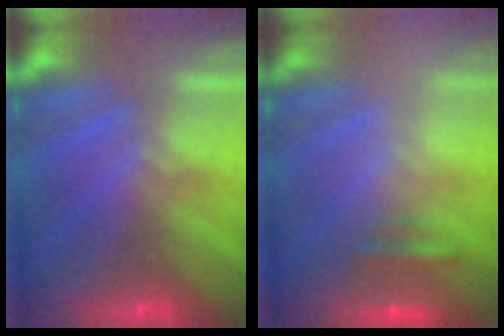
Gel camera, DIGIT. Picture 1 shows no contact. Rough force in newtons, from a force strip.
{"total": 2.5}